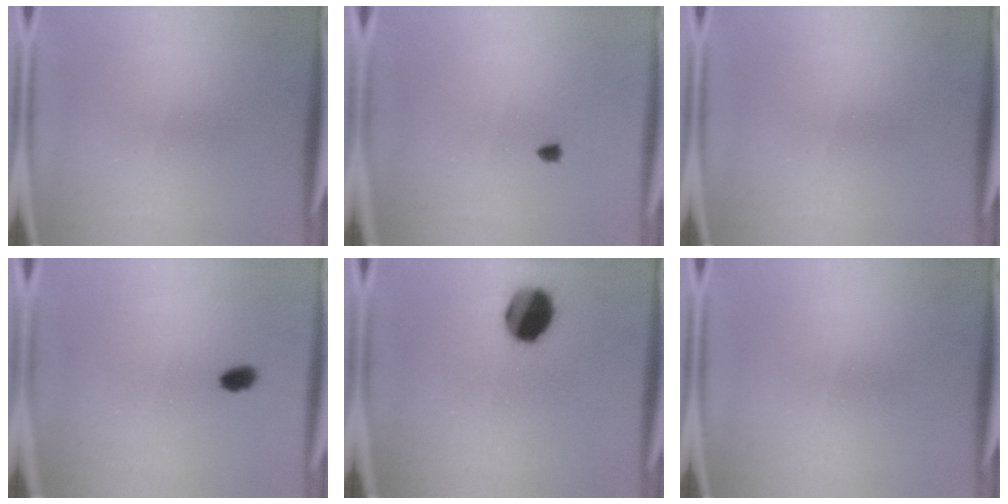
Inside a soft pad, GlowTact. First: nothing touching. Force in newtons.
{"total": 0.6}
{"total": 0.0}
{"total": 2.3}
{"total": 11.7}
{"total": 0.0}